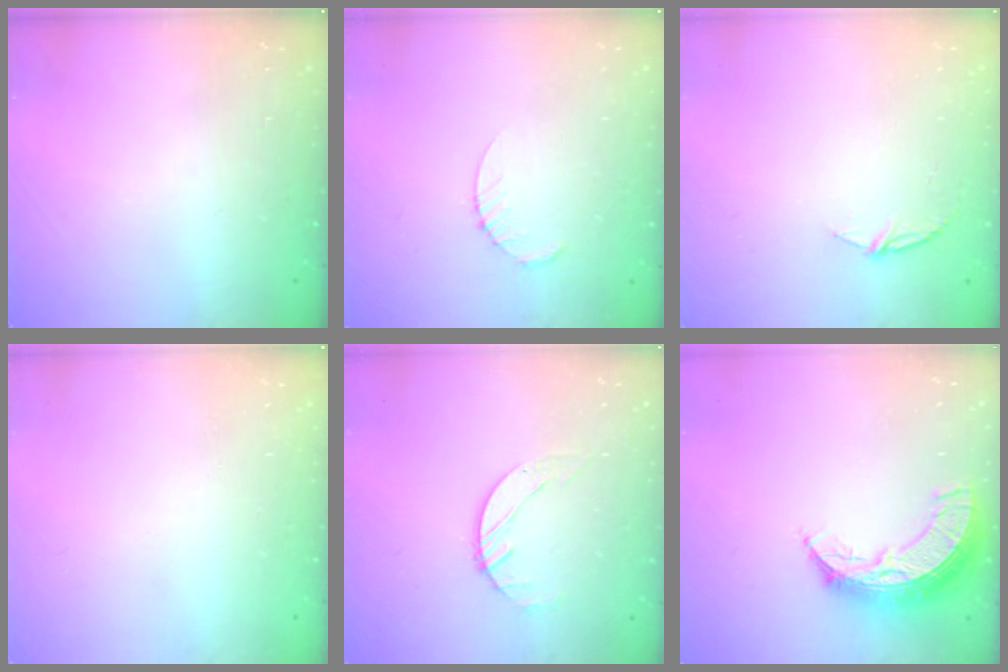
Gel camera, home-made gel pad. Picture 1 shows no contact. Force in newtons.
{"total": 2.5, "press": 2.5, "slide": 0.3}
{"total": 4.8, "press": 4.8, "slide": 0.5}
{"total": 0.0}
{"total": 1.4, "press": 1.4, "slide": 0.2}
{"total": 10.5, "press": 10.4, "slide": 0.9}